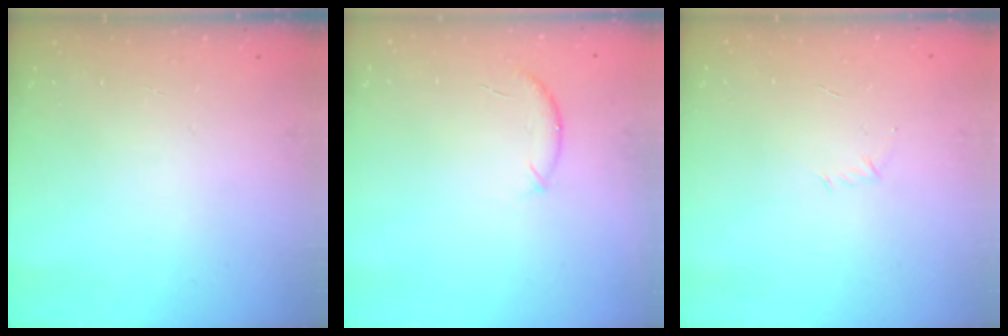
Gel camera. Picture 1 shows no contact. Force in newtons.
{"total": 6.5, "press": 6.5, "slide": 1.0}
{"total": 2.9, "press": 2.8, "slide": 0.7}